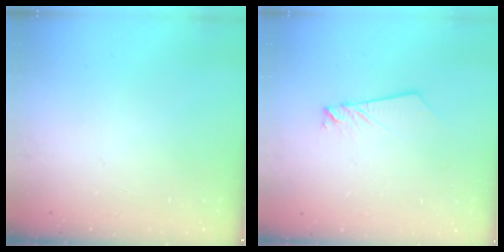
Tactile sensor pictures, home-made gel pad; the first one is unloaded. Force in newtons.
{"total": 2.2, "press": 2.1, "slide": 0.3}